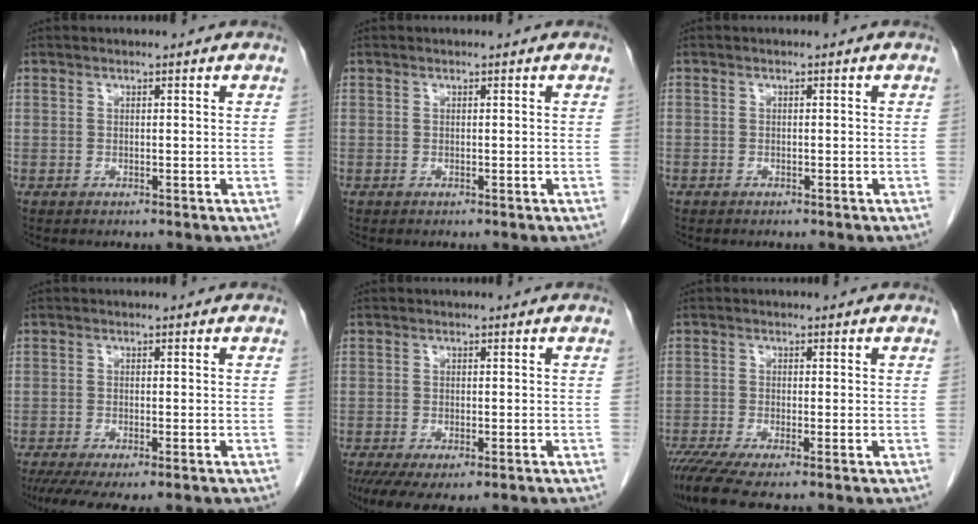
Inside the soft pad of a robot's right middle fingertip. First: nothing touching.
{"total": 0.0}
{"total": 0.5, "force": [-0.4, 0.4, 0.0], "torque": [-0.007, 0.003, -0.009]}
{"total": 9.2, "force": [-7.1, 2.0, 5.5], "torque": [-0.088, -0.017, -0.108]}
{"total": 8.5, "force": [-5.7, 3.1, 5.5], "torque": [-0.093, -0.020, -0.086]}
{"total": 5.6, "force": [-4.3, 0.2, 3.7], "torque": [-0.062, -0.014, -0.077]}